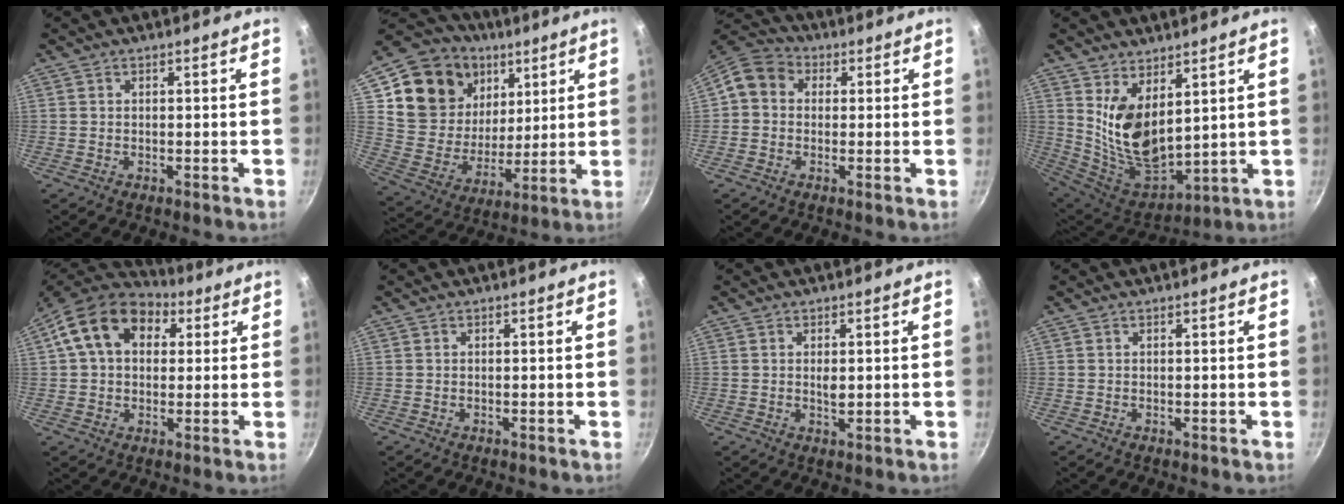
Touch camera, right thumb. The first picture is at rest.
{"total": 20.6, "force": [9.4, 16.1, 8.8], "torque": [-0.137, -0.035, 0.172]}
{"total": 7.6, "force": [0.7, 6.4, 3.9], "torque": [-0.052, 0.021, -0.011]}
{"total": 13.2, "force": [5.2, 7.1, 9.8], "torque": [-0.162, -0.067, 0.117]}
{"total": 16.3, "force": [5.2, 11.7, 10.1], "torque": [-0.156, 0.019, 0.072]}
{"total": 0.0}
{"total": 1.8, "force": [0.3, 0.9, 1.6], "torque": [-0.025, -0.002, 0.004]}
{"total": 0.0}